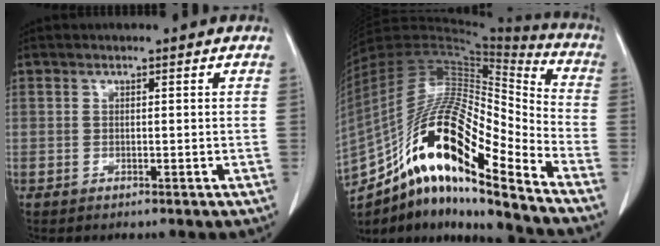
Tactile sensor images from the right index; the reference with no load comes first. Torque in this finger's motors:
{"motor_torque": [1.14, -0.83, 1.05, 0.21]}